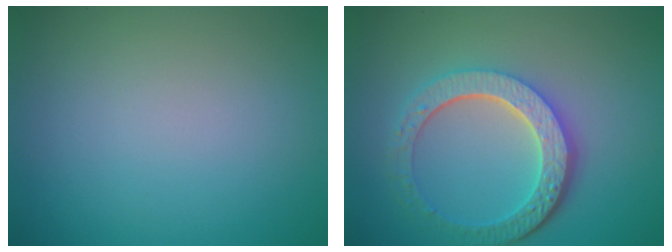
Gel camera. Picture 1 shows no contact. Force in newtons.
{"total": 6.0, "press": 4.5, "slide": 3.9}